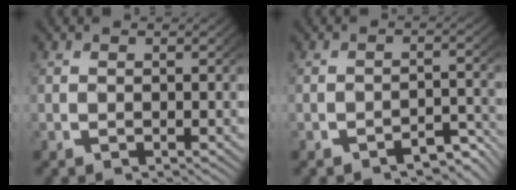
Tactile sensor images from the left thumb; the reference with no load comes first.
{"total": 3.3, "force": [-2.6, 1.2, 1.7], "torque": [-0.019, -0.006, -0.040]}